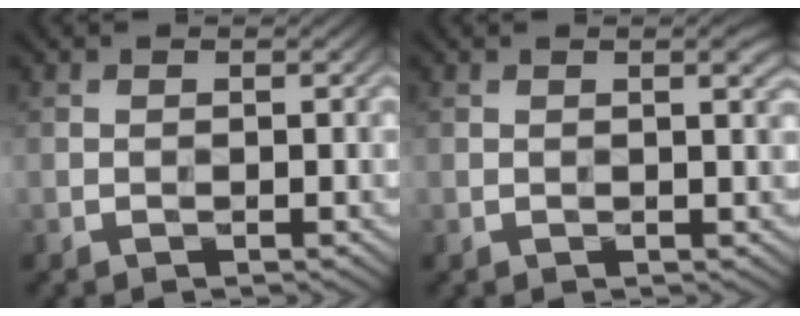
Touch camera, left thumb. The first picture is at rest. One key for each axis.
{"total": 1.6, "fx": 0.7, "fy": 0.2, "fz": 1.4, "tx": -0.020, "ty": 0.000, "tz": 0.014}